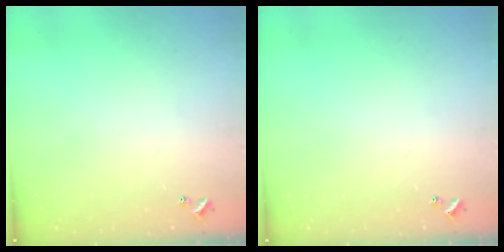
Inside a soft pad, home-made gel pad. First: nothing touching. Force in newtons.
{"total": 0.0}